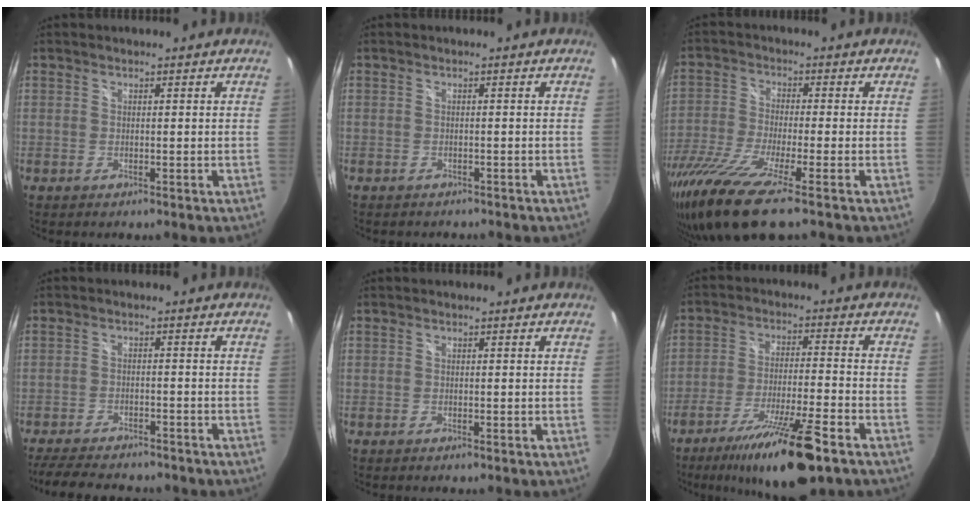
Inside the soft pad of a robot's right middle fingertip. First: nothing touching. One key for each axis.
{"total": 1.8, "fx": -1.6, "fy": 0.7, "fz": 0.4, "tx": -0.011, "ty": -0.008, "tz": -0.021}
{"total": 14.1, "fx": -9.9, "fy": 1.1, "fz": 10.0, "tx": -0.219, "ty": -0.055, "tz": -0.185}
{"total": 12.4, "fx": -10.6, "fy": 3.6, "fz": 5.4, "tx": -0.122, "ty": -0.022, "tz": -0.159}
{"total": 0.0}
{"total": 15.8, "fx": -11.1, "fy": 1.6, "fz": 11.1, "tx": -0.206, "ty": -0.031, "tz": -0.185}